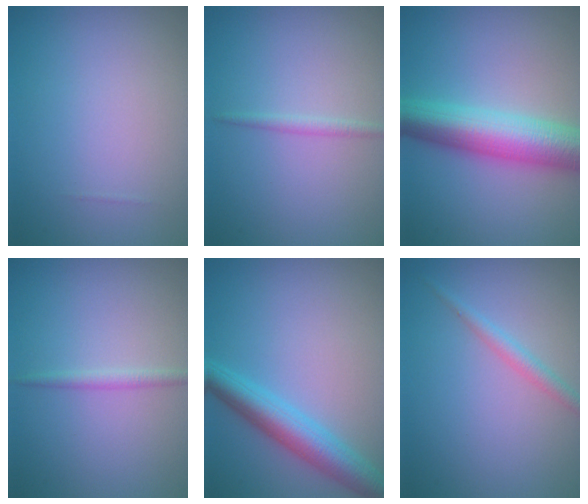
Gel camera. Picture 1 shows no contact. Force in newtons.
{"total": 1.0, "press": 1.0, "slide": 0.0}
{"total": 7.6, "press": 7.6, "slide": 0.1}
{"total": 1.1, "press": 1.1, "slide": 0.1}
{"total": 4.9, "press": 4.9, "slide": 0.1}
{"total": 1.5, "press": 1.5, "slide": 0.1}